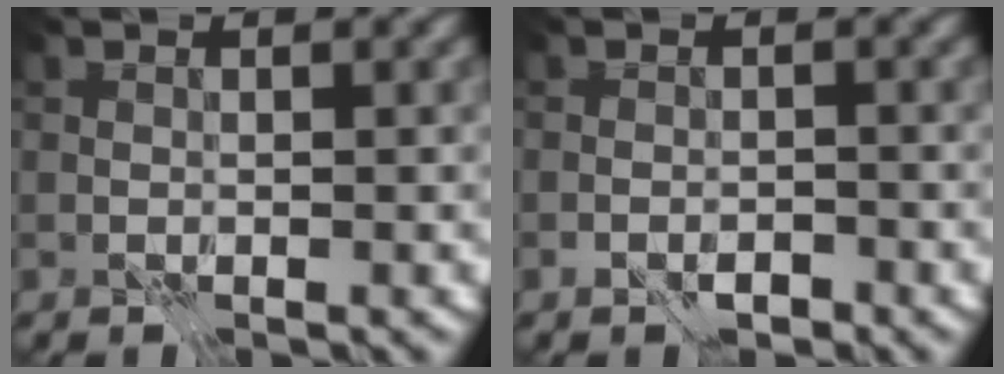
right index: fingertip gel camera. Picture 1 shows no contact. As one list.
[{"total": 0.7, "force": [-0.5, 0.2, 0.5], "torque": [-0.004, 0.003, -0.006]}]